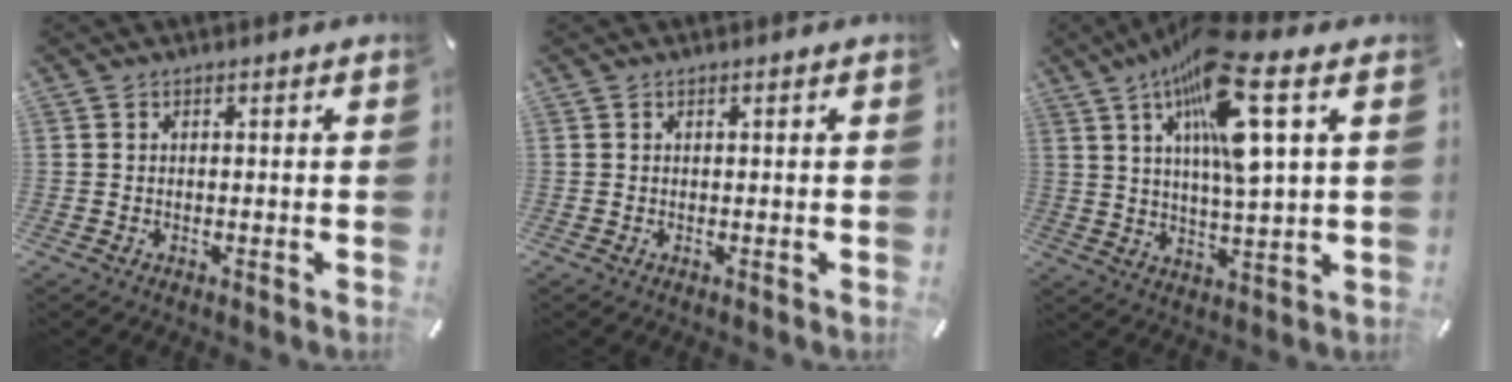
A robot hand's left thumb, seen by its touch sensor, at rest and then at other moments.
{"total": 0.0}
{"total": 17.5, "force": [8.2, 4.2, 14.9], "torque": [-0.268, -0.031, 0.123]}